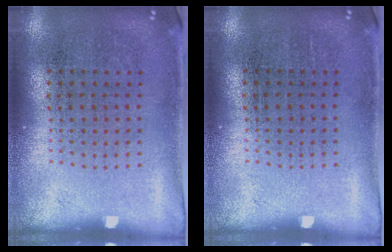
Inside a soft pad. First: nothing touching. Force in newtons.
{"total": 0.0}